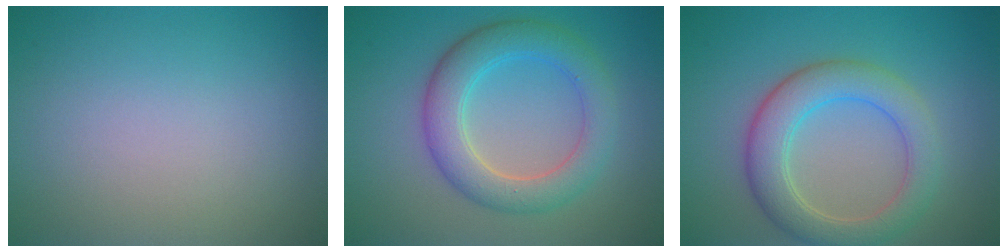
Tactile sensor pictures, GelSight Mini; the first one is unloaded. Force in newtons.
{"total": 5.3, "press": 5.2, "slide": 0.3}
{"total": 5.3, "press": 5.3, "slide": 0.3}